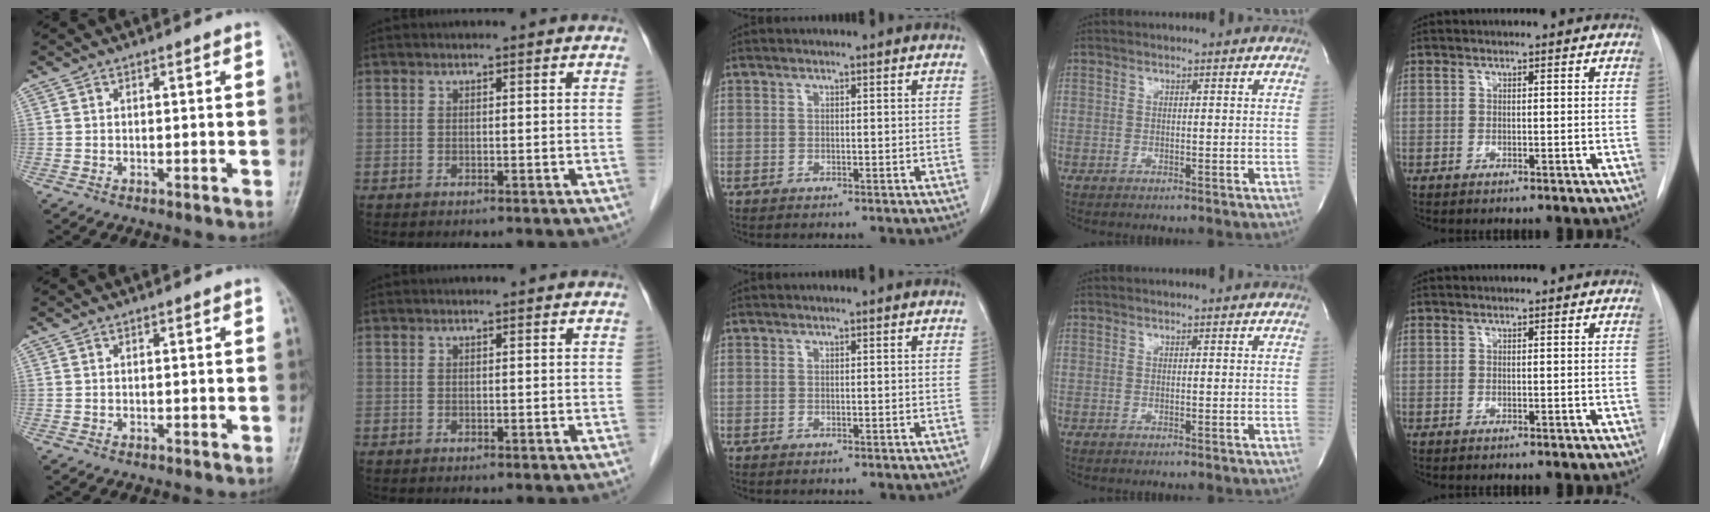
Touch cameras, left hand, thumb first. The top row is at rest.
{}